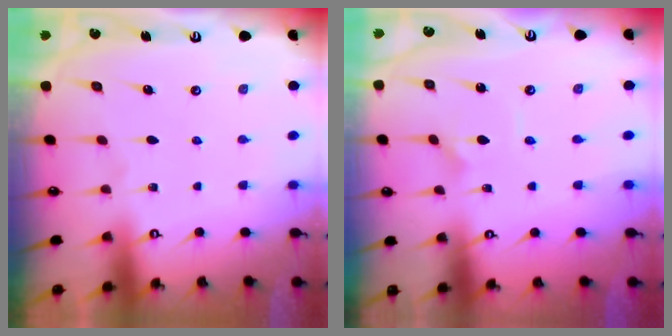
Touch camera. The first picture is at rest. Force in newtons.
{"total": 2.5, "press": 2.4, "slide": 0.4}